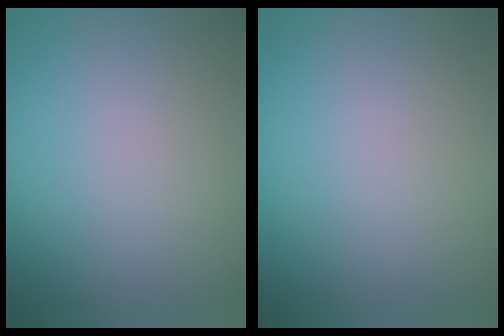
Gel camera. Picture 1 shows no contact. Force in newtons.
{"total": 0.0}